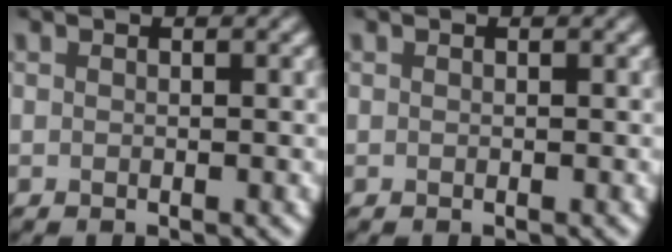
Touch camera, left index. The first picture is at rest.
{"total": 0.0}